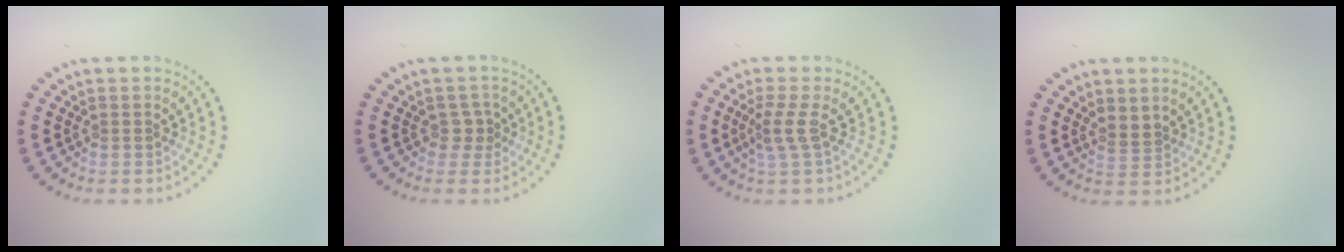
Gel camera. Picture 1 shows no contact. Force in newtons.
{"total": 1.2, "press": 0.9, "slide": 0.8}
{"total": 2.2, "press": 1.6, "slide": 1.5}
{"total": 1.6, "press": 1.3, "slide": 0.9}